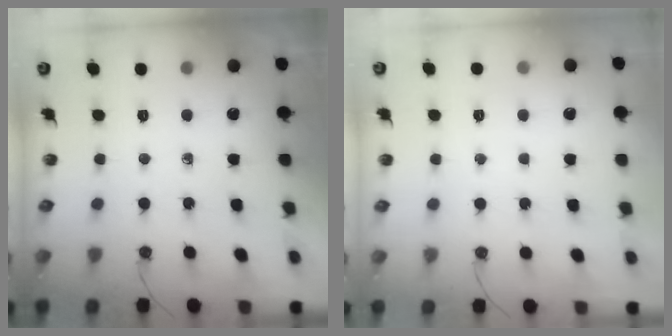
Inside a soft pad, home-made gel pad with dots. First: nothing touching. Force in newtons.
{"total": 1.2, "press": 1.2, "slide": 0.0}